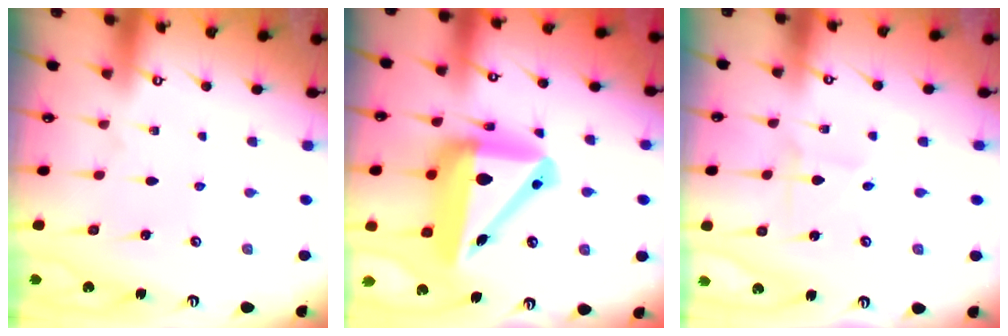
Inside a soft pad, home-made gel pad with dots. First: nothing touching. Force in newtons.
{"total": 21.7, "press": 21.4, "slide": 3.5}
{"total": 1.5, "press": 1.5, "slide": 0.1}